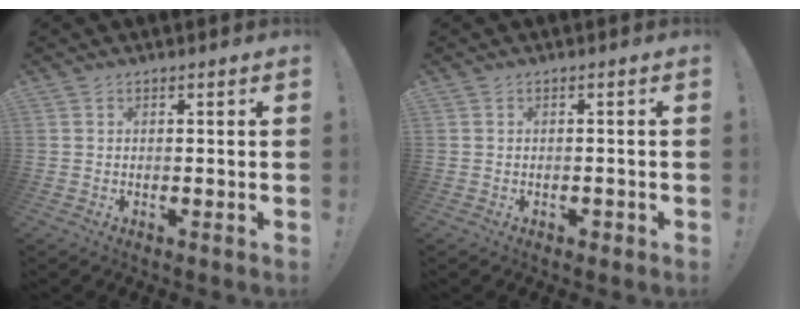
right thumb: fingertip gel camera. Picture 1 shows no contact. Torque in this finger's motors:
{"motor_torque": [0.05, 0.00, 0.31, 0.04, 0.00]}